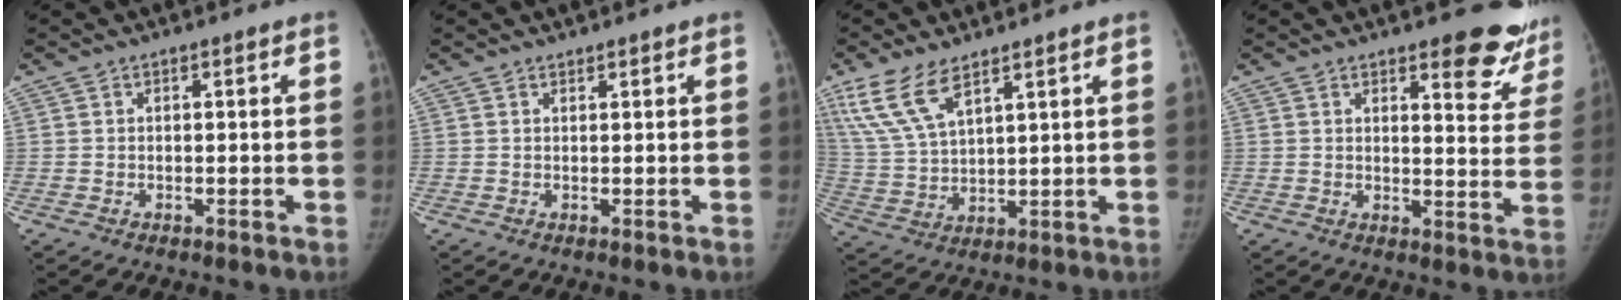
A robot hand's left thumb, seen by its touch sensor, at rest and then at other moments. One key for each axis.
{"total": 0.9, "fx": 0.8, "fy": 0.3, "fz": 0.1, "tx": 0.001, "ty": -0.008, "tz": 0.014}
{"total": 10.3, "fx": 6.9, "fy": 3.9, "fz": 6.6, "tx": -0.136, "ty": -0.021, "tz": 0.150}
{"total": 10.7, "fx": 8.4, "fy": 3.7, "fz": 5.6, "tx": -0.021, "ty": -0.059, "tz": 0.089}